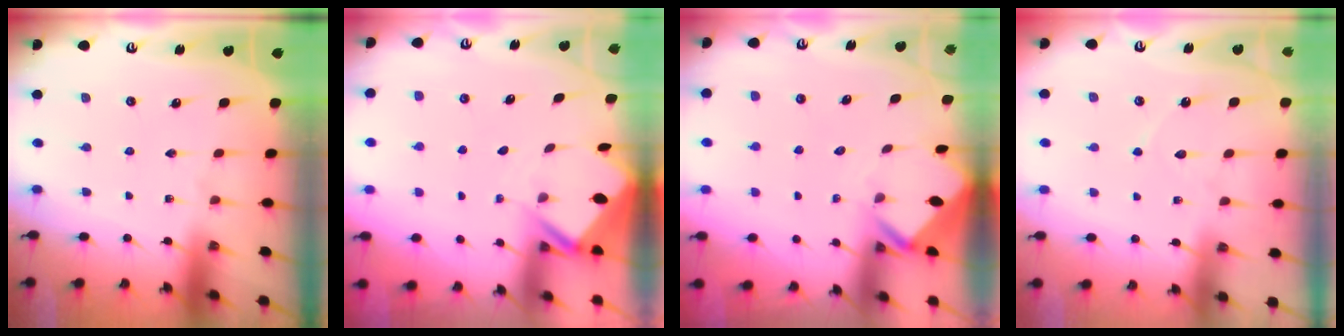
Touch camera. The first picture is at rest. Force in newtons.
{"total": 3.1, "press": 3.1, "slide": 0.3}
{"total": 2.6, "press": 2.6, "slide": 0.1}
{"total": 5.3, "press": 5.3, "slide": 0.5}